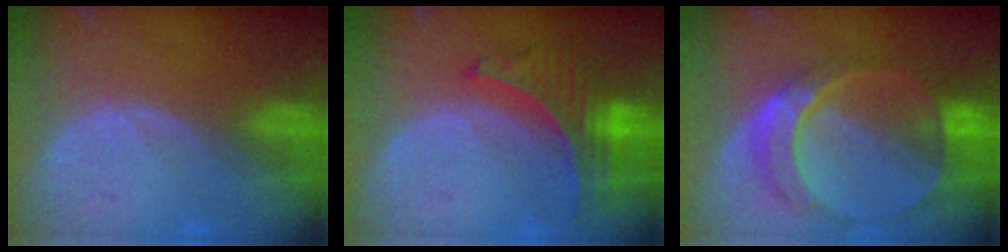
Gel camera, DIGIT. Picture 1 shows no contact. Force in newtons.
{"total": 7.8, "press": 6.8, "slide": 3.8}
{"total": 9.6, "press": 8.4, "slide": 4.7}